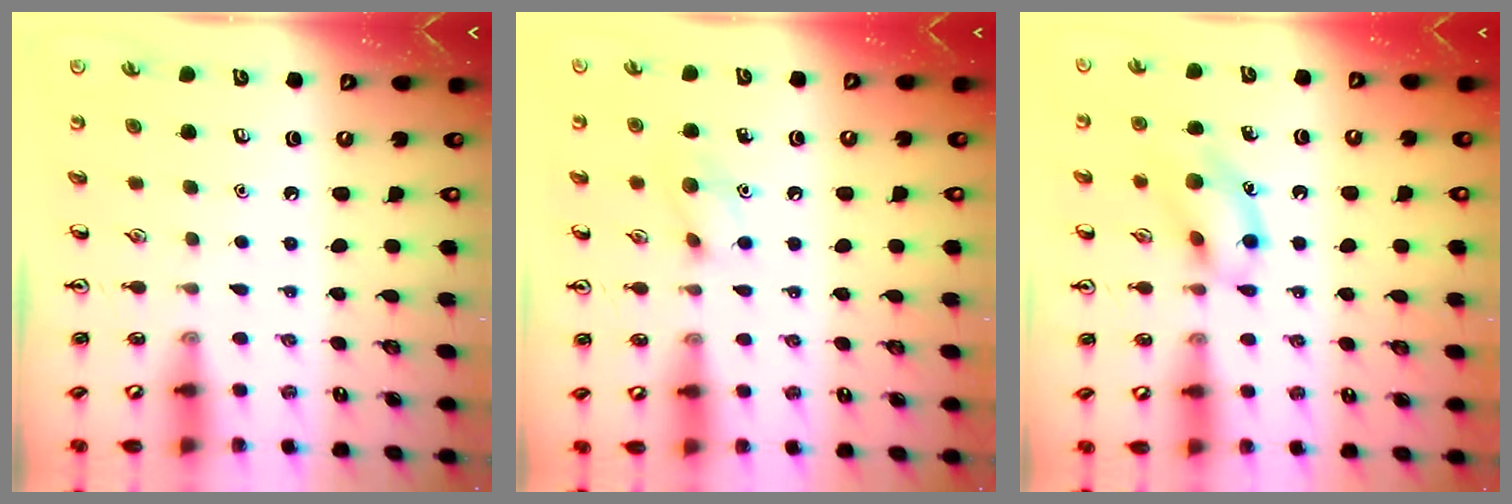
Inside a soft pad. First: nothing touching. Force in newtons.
{"total": 7.8, "press": 7.7, "slide": 1.4}
{"total": 12.8, "press": 12.7, "slide": 2.0}